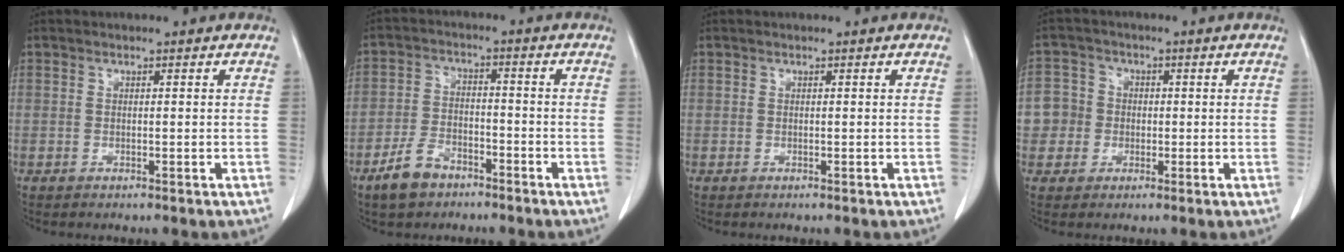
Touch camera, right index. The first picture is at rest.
{"total": 6.4, "force": [-4.4, 3.5, 2.9], "torque": [-0.062, 0.007, -0.079]}
{"total": 0.0}
{"total": 5.0, "force": [-0.5, 4.9, 0.5], "torque": [-0.003, 0.019, -0.010]}